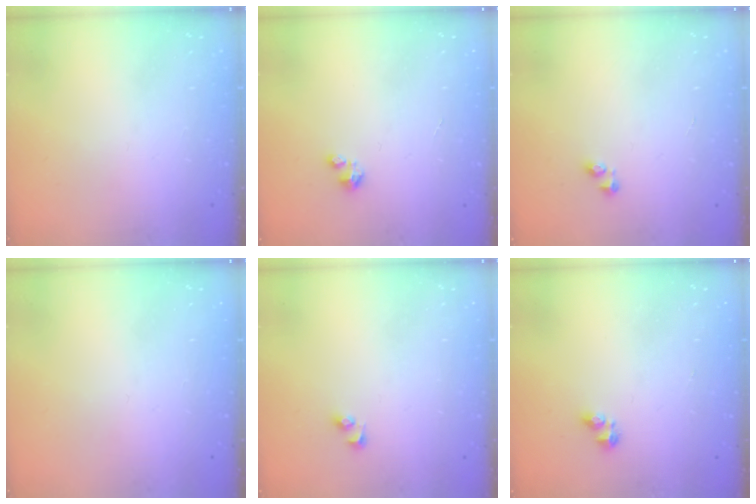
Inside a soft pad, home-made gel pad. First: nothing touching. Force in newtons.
{"total": 1.2, "press": 1.2, "slide": 0.2}
{"total": 2.2, "press": 2.2, "slide": 0.3}
{"total": 0.0}
{"total": 2.5, "press": 2.5, "slide": 0.3}
{"total": 3.2, "press": 3.2, "slide": 0.5}